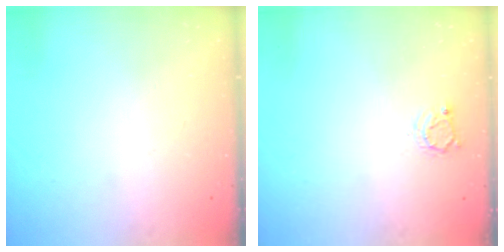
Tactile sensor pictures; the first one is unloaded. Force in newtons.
{"total": 2.8, "press": 2.8, "slide": 0.3}